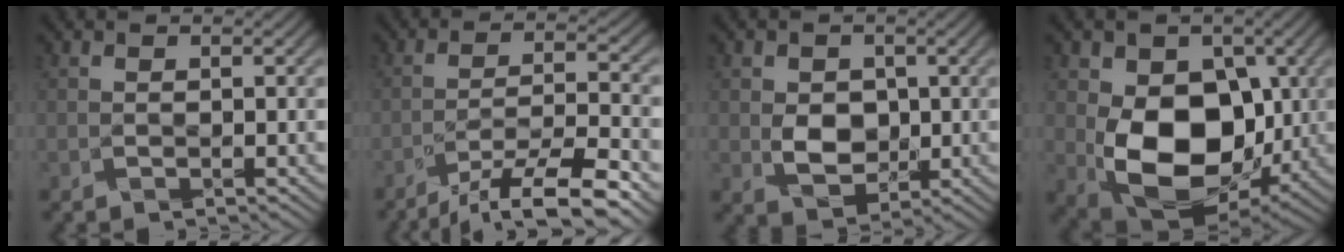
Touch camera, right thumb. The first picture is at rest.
{"total": 11.1, "force": [-8.3, 1.4, 7.2], "torque": [-0.139, -0.002, -0.135]}
{"total": 5.2, "force": [0.1, 3.9, 3.4], "torque": [-0.080, -0.001, -0.001]}
{"total": 13.4, "force": [-0.4, 9.1, 9.8], "torque": [-0.179, -0.020, -0.004]}